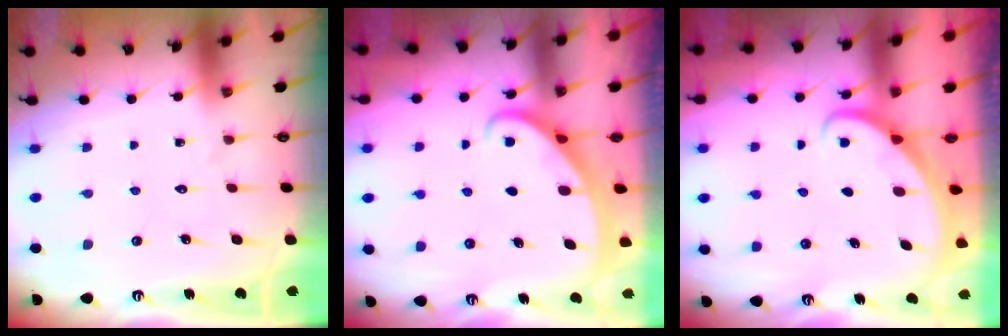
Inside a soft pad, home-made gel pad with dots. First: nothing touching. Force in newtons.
{"total": 2.2, "press": 2.2, "slide": 0.2}
{"total": 2.3, "press": 2.3, "slide": 0.1}